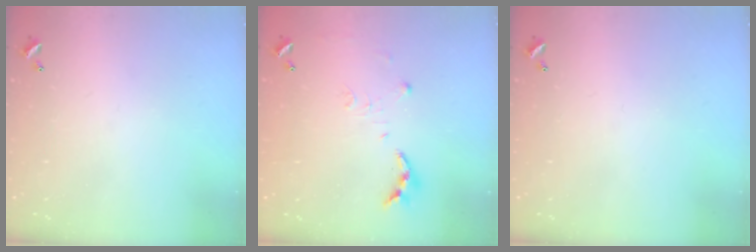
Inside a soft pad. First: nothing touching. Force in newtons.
{"total": 7.0, "press": 7.0, "slide": 0.5}
{"total": 0.0}